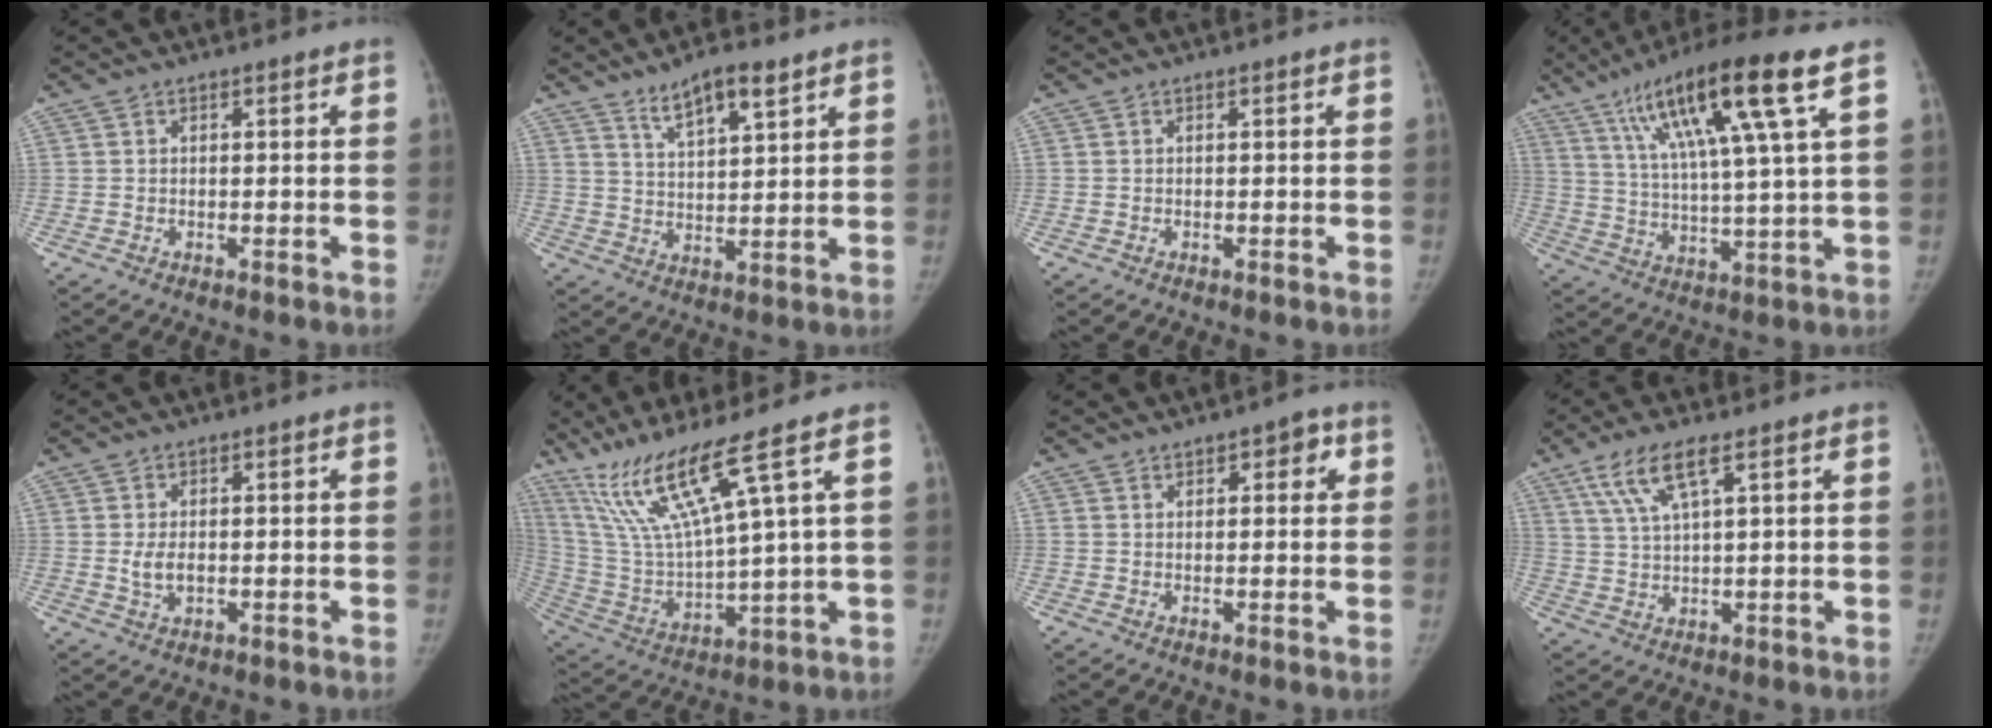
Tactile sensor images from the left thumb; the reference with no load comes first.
{"total": 8.1, "force": [5.6, 2.2, 5.4], "torque": [-0.082, -0.032, 0.100]}
{"total": 0.0}
{"total": 18.6, "force": [9.2, 1.4, 16.1], "torque": [-0.279, -0.019, 0.157]}
{"total": 3.5, "force": [-0.2, 2.0, 2.8], "torque": [-0.050, -0.001, -0.001]}
{"total": 15.6, "force": [8.9, 0.2, 12.8], "torque": [-0.260, -0.043, 0.182]}
{"total": 3.6, "force": [1.6, 1.9, 2.6], "torque": [-0.013, -0.001, 0.016]}
{"total": 7.7, "force": [4.0, 1.8, 6.4], "torque": [-0.141, -0.008, 0.084]}